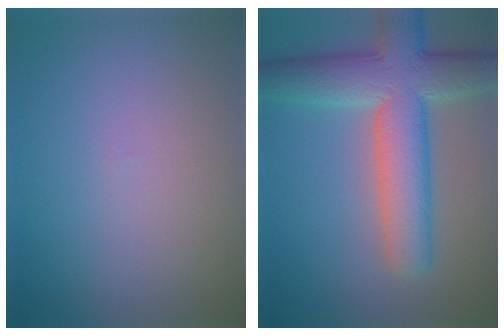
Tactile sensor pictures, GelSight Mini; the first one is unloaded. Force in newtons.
{"total": 9.6, "press": 9.6, "slide": 0.3}